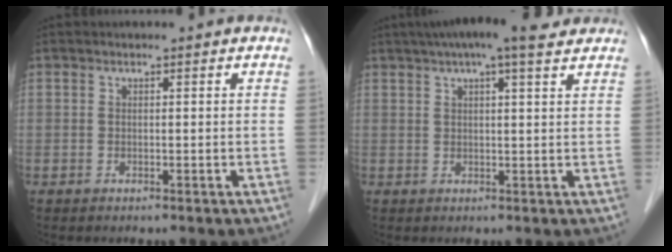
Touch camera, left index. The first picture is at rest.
{"total": 7.7, "force": [5.5, 1.4, 5.3], "torque": [-0.082, 0.040, 0.076]}